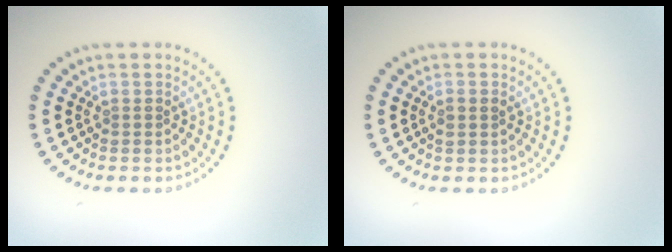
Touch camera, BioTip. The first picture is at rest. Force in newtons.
{"total": 1.0, "press": 1.0, "slide": 0.1}